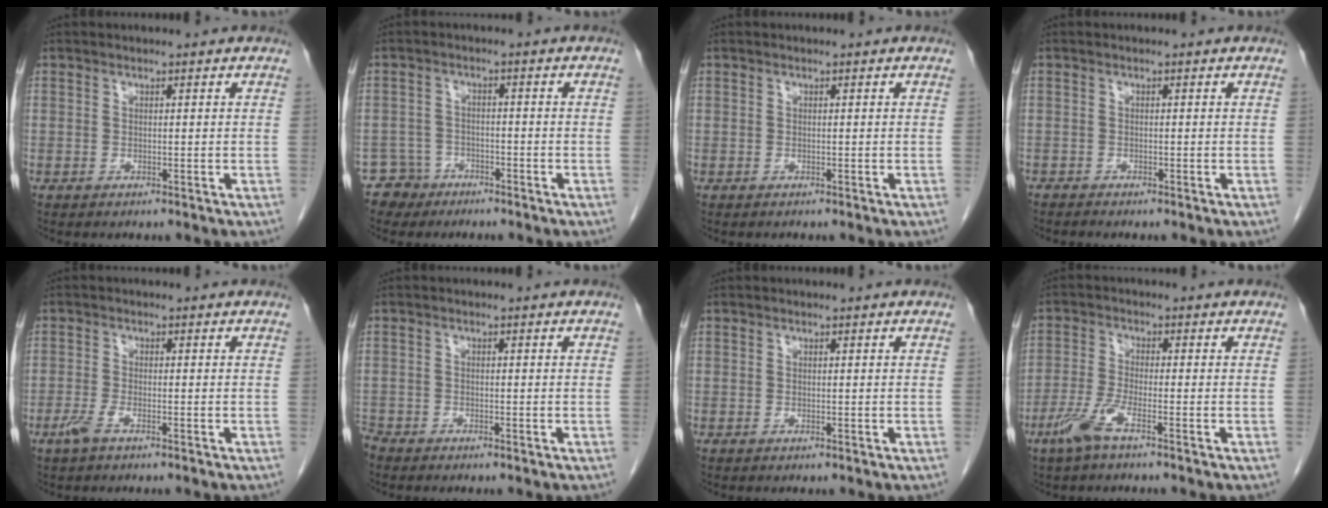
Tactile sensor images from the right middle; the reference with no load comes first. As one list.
[{"total": 3.9, "force": [-2.7, 2.7, -0.6], "torque": [0.013, 0.008, -0.049]}, {"total": 0.0}, {"total": 0.5, "force": [-0.5, -0.1, 0.0], "torque": [-0.005, -0.004, -0.013]}, {"total": 2.3, "force": [-1.5, 0.4, 1.7], "torque": [-0.042, -0.004, -0.034]}, {"total": 1.8, "force": [-1.7, 0.5, 0.2], "torque": [-0.004, -0.004, -0.032]}, {"total": 0.0}, {"total": 4.6, "force": [-2.9, 0.3, 3.6], "torque": [-0.086, -0.009, -0.066]}]